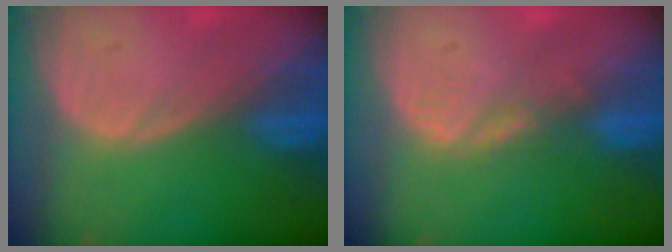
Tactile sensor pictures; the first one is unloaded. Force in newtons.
{"total": 1.6, "press": 1.6, "slide": 0.2}